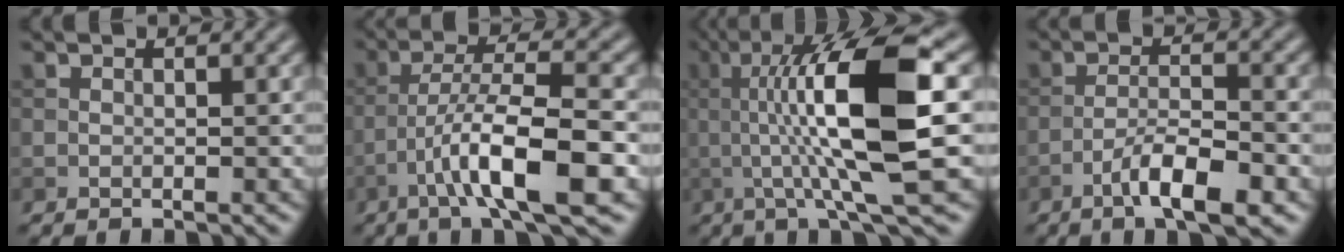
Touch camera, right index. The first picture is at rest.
{"total": 9.2, "force": [-4.0, 1.8, 8.1], "torque": [-0.133, 0.014, -0.071]}
{"total": 12.3, "force": [1.0, 2.6, 12.0], "torque": [-0.185, 0.007, 0.017]}
{"total": 5.7, "force": [-3.2, 1.2, 4.5], "torque": [-0.078, 0.006, -0.058]}